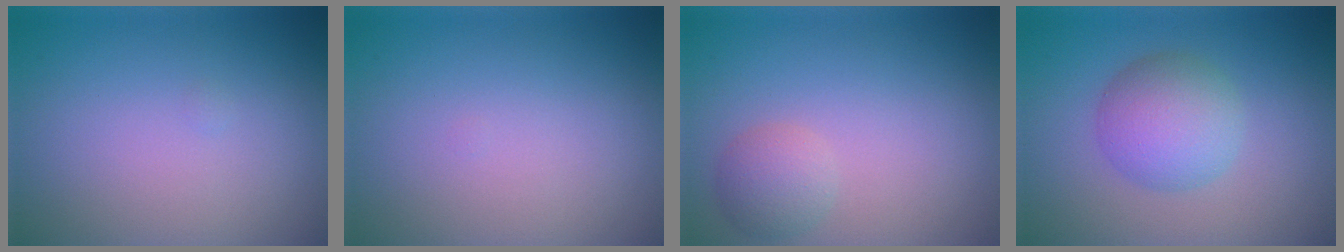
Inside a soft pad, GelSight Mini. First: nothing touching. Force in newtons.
{"total": 0.0}
{"total": 2.3, "press": 2.3, "slide": 0.2}
{"total": 4.7, "press": 4.7, "slide": 0.1}